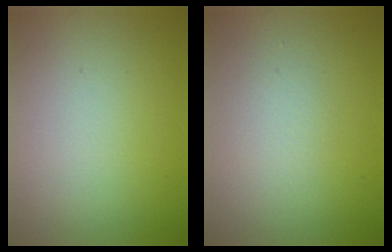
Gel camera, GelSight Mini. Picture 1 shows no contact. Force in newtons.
{"total": 1.2, "press": 1.2, "slide": 0.1}